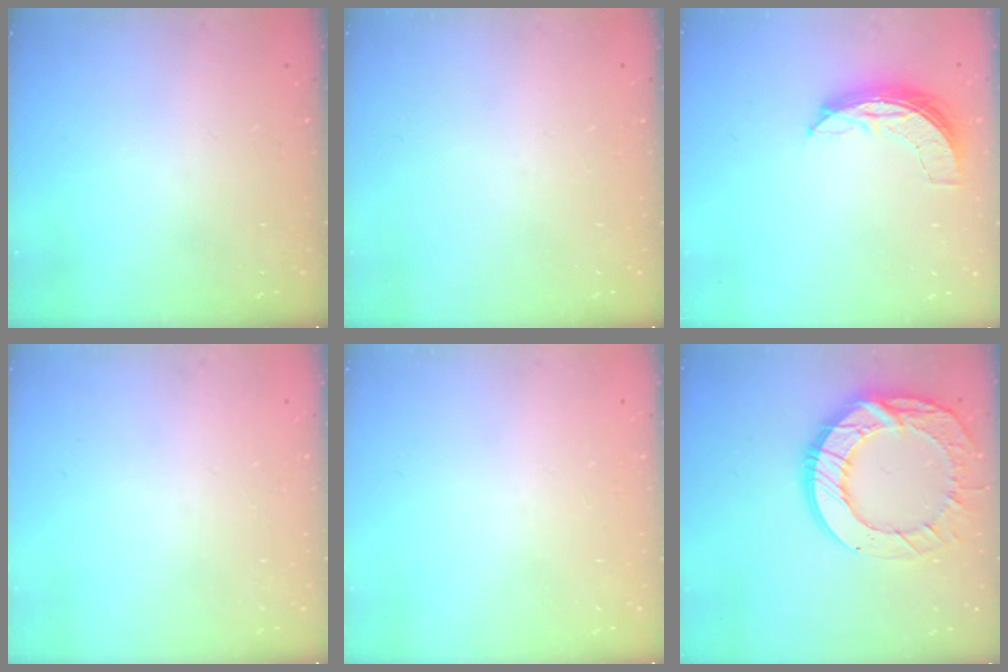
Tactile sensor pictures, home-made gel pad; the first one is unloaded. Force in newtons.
{"total": 0.0}
{"total": 6.8, "press": 6.8, "slide": 0.6}
{"total": 0.0}
{"total": 0.0}
{"total": 19.8, "press": 19.7, "slide": 1.7}